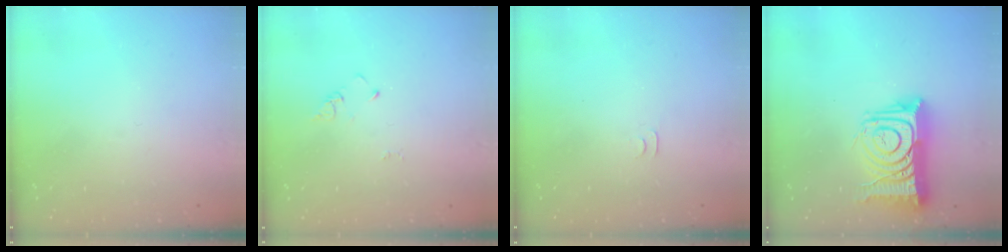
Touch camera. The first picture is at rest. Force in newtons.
{"total": 2.4, "press": 2.4, "slide": 0.3}
{"total": 3.7, "press": 3.7, "slide": 0.5}
{"total": 17.8, "press": 17.8, "slide": 1.3}